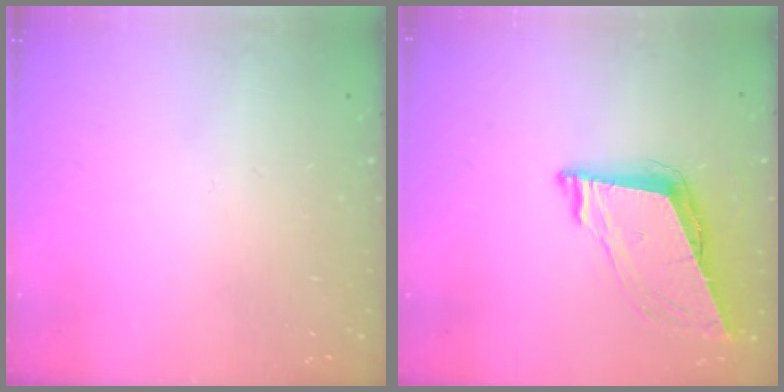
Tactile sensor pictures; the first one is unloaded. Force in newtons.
{"total": 9.0, "press": 8.4, "slide": 3.2}